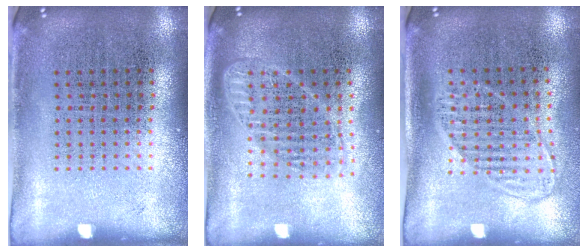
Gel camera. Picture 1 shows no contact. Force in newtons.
{"total": 1.8, "press": 1.5, "slide": 0.9}
{"total": 1.5, "press": 1.3, "slide": 0.7}